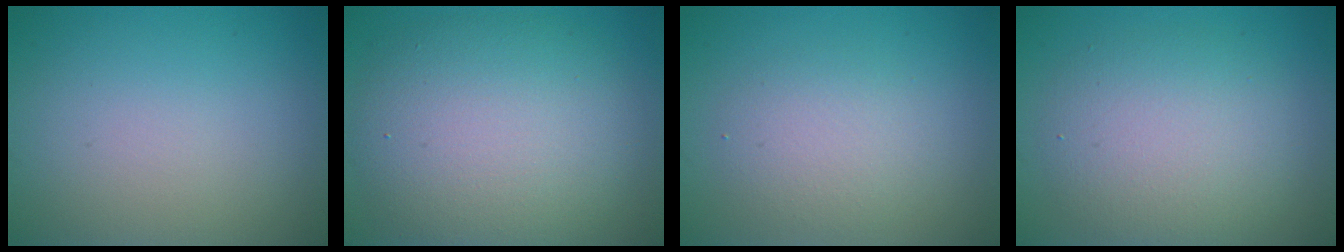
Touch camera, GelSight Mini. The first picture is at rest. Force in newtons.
{"total": 9.2, "press": 9.2, "slide": 0.7}
{"total": 2.8, "press": 2.8, "slide": 0.1}
{"total": 5.3, "press": 5.3, "slide": 0.1}